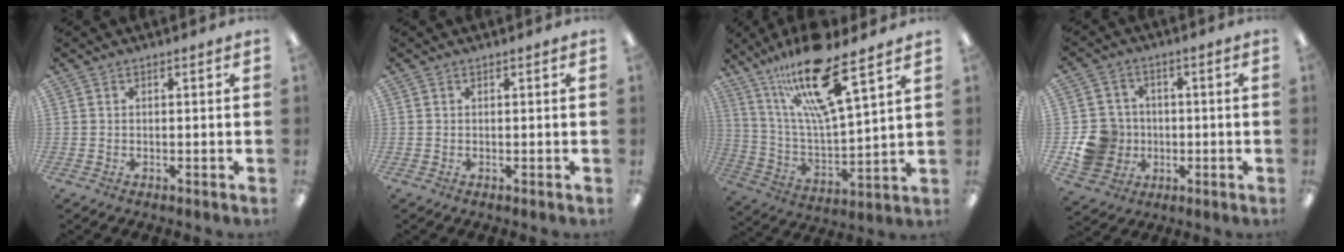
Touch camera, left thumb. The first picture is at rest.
{"total": 0.0}
{"total": 19.7, "force": [13.5, 4.4, 13.7], "torque": [-0.262, -0.068, 0.221]}
{"total": 10.1, "force": [-1.9, 9.5, 2.8], "torque": [-0.055, 0.021, -0.024]}